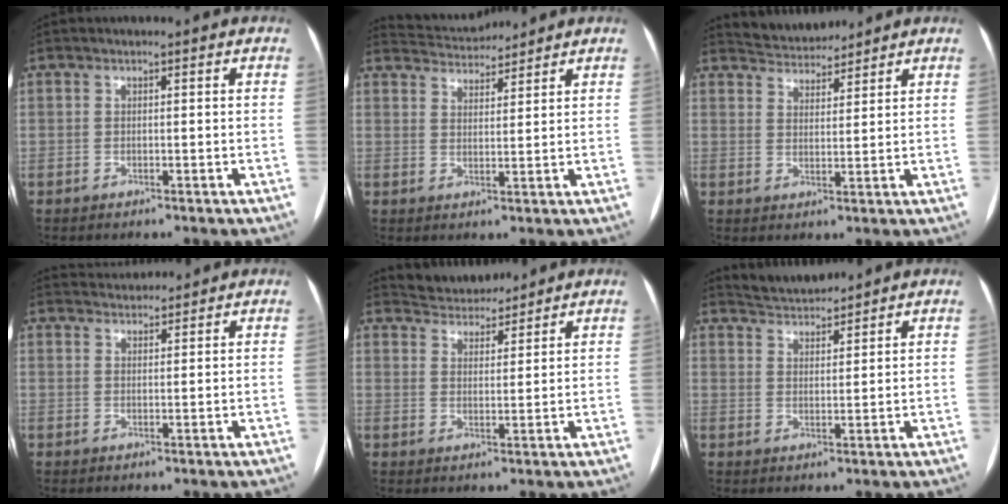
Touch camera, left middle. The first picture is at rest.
{"total": 5.6, "force": [5.6, 0.4, -0.1], "torque": [-0.008, 0.021, 0.094]}
{"total": 5.2, "force": [5.2, 0.9, 0.1], "torque": [-0.009, 0.017, 0.090]}
{"total": 3.8, "force": [3.8, 0.3, 0.0], "torque": [-0.007, 0.025, 0.064]}
{"total": 5.7, "force": [5.6, 1.3, 0.3], "torque": [-0.010, 0.016, 0.093]}
{"total": 4.3, "force": [4.3, 0.1, -0.2], "torque": [-0.005, 0.014, 0.081]}